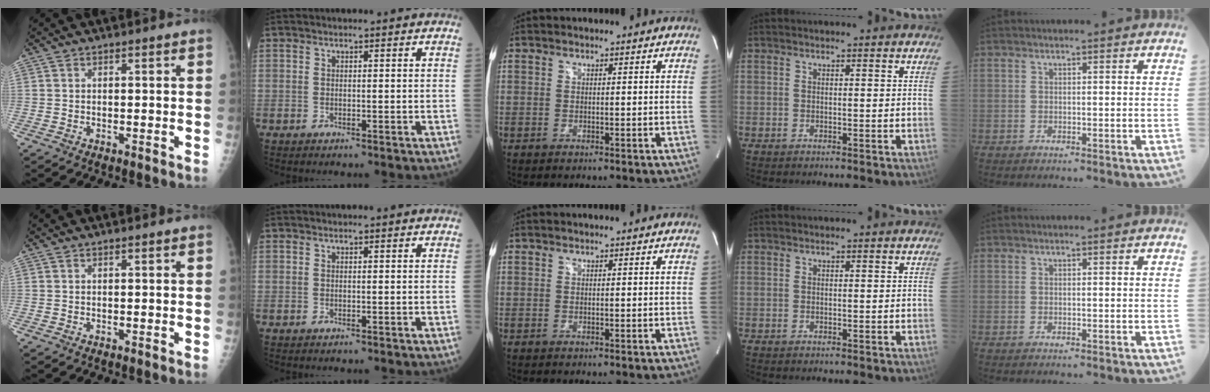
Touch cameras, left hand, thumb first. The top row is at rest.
{}